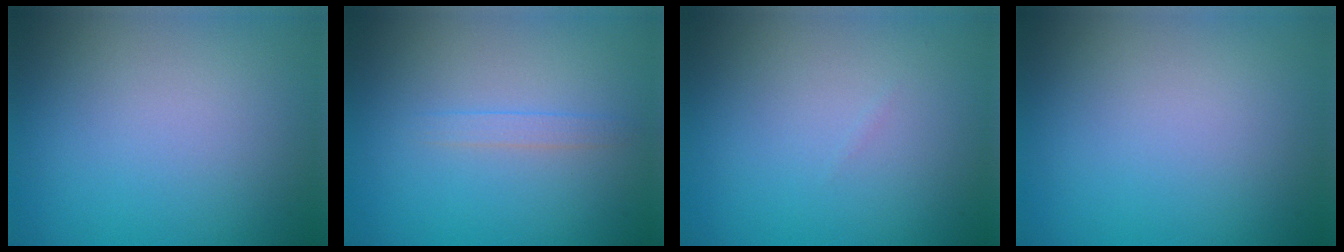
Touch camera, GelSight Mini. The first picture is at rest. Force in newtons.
{"total": 1.2, "press": 1.2, "slide": 0.1}
{"total": 0.0}
{"total": 0.0}